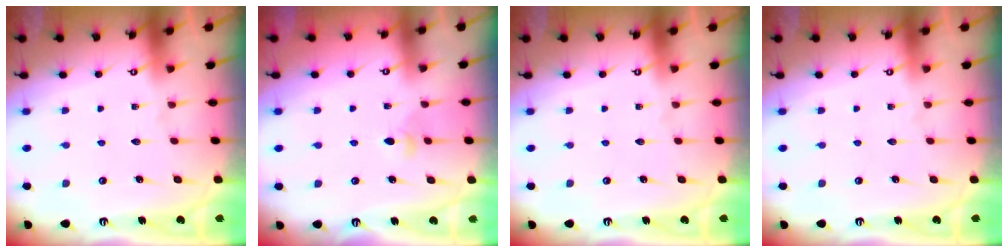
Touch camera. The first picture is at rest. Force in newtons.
{"total": 3.3, "press": 3.2, "slide": 0.7}
{"total": 0.0}
{"total": 0.0}